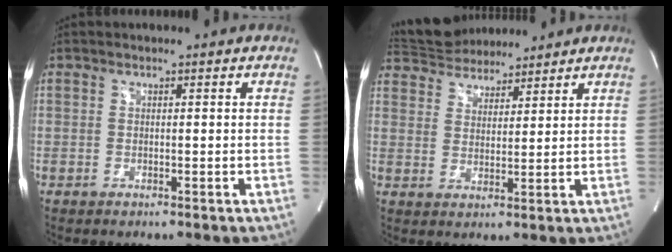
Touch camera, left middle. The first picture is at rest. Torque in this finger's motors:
{"motor_torque": [0.41, -0.54, -0.10, -0.02]}